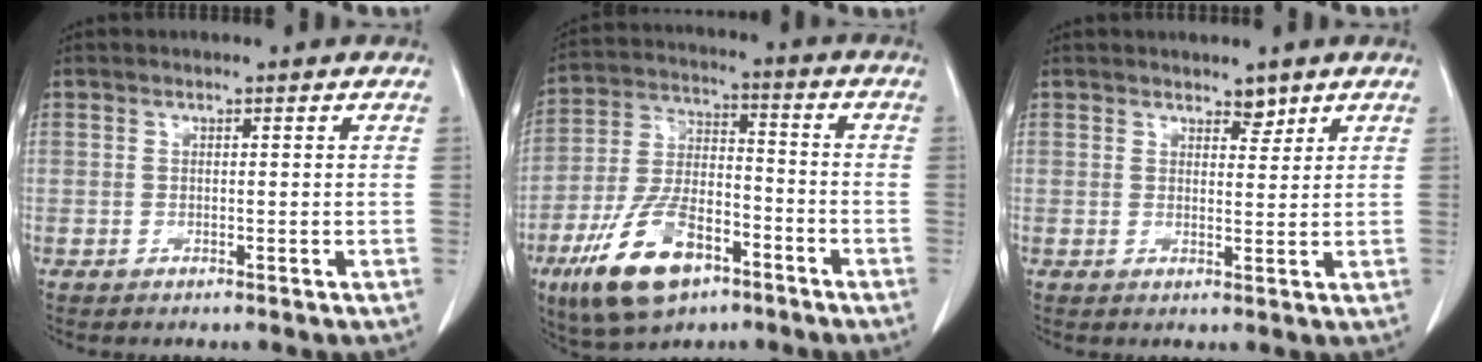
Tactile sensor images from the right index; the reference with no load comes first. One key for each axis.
{"total": 14.6, "fx": -8.0, "fy": 6.8, "fz": 10.1, "tx": -0.208, "ty": 0.003, "tz": -0.141}
{"total": 2.1, "fx": 1.7, "fy": 0.9, "fz": 0.7, "tx": -0.006, "ty": -0.005, "tz": 0.024}